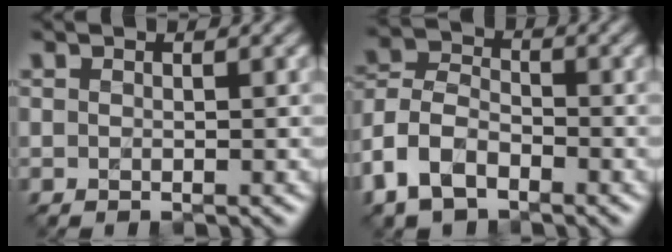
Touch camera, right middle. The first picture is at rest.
{"total": 5.8, "force": [-3.3, 3.4, 3.4], "torque": [-0.076, 0.006, -0.075]}